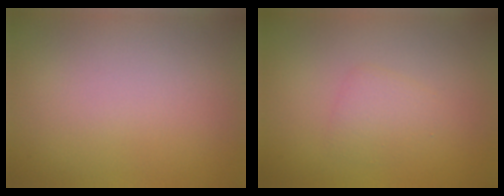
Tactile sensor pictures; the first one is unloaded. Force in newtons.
{"total": 1.6, "press": 1.6, "slide": 0.0}